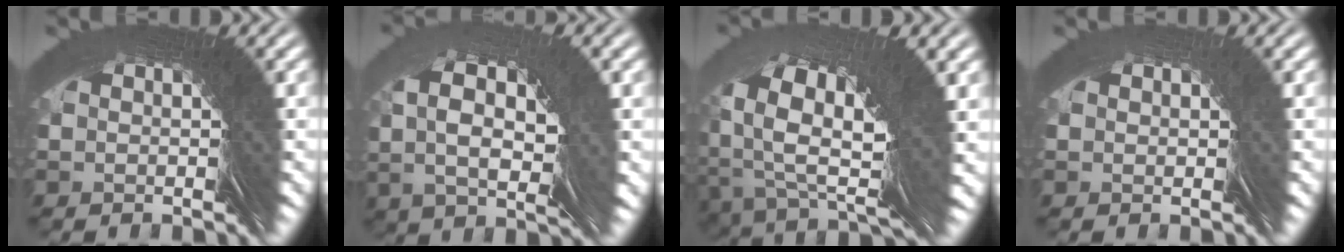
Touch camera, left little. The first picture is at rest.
{"total": 1.4, "force": [1.3, -0.7, -0.1], "torque": [0.005, 0.029, 0.011]}
{"total": 5.4, "force": [-1.0, 2.0, 4.9], "torque": [-0.079, -0.002, -0.011]}
{"total": 1.2, "force": [0.6, -0.3, -1.1], "torque": [0.019, 0.008, 0.007]}